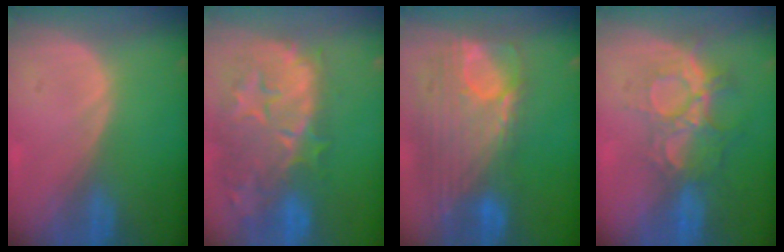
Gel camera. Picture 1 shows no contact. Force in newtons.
{"total": 14.0, "press": 11.9, "slide": 7.4}
{"total": 12.3, "press": 10.4, "slide": 6.5}
{"total": 9.3, "press": 7.9, "slide": 5.1}